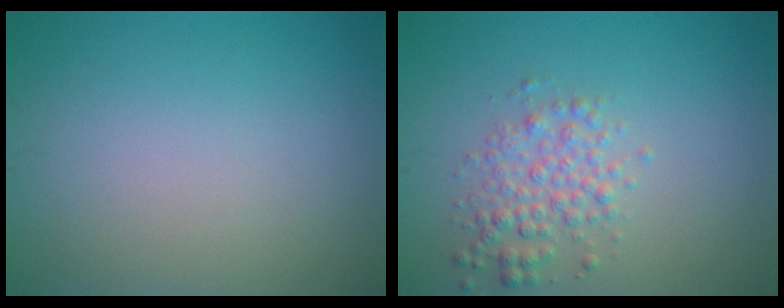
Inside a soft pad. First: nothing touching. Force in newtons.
{"total": 2.8, "press": 2.8, "slide": 0.0}